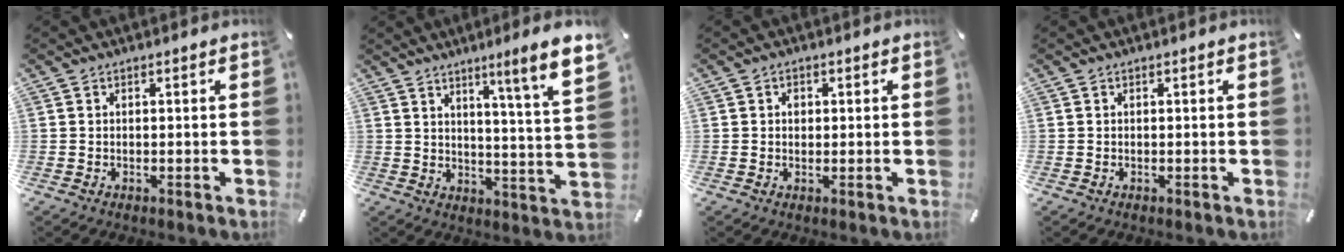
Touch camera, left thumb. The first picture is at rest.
{"total": 10.2, "force": [6.6, -0.7, 7.7], "torque": [-0.115, -0.053, 0.097]}
{"total": 1.5, "force": [0.2, 1.3, 0.7], "torque": [0.001, 0.001, -0.001]}
{"total": 0.0}